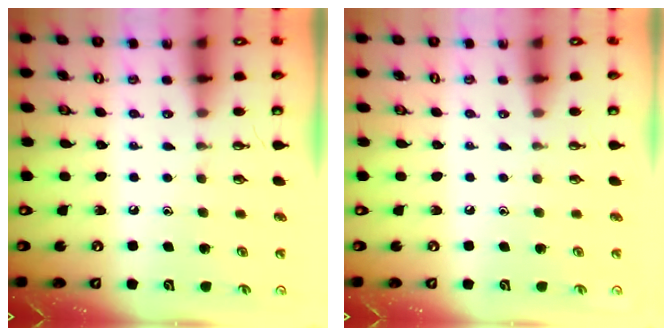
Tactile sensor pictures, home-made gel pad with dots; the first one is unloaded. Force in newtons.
{"total": 0.0}